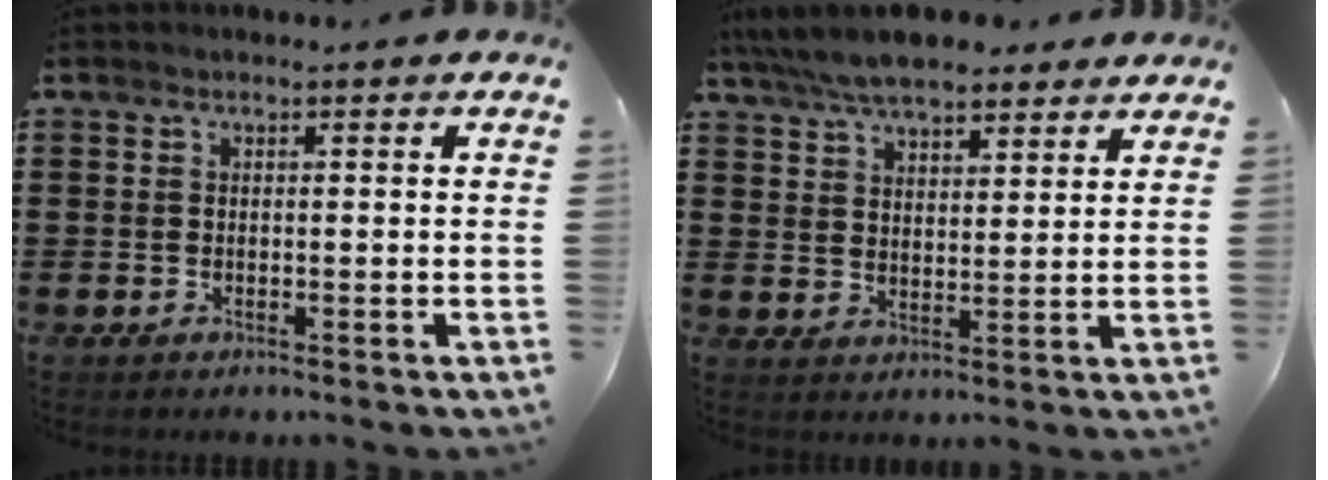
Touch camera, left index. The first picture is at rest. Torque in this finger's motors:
{"motor_torque": [1.07, -1.07, 0.45, 0.21]}